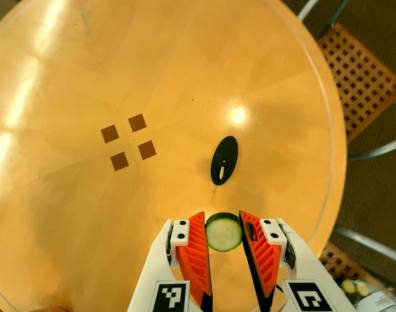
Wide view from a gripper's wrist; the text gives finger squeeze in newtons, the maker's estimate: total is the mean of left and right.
{"total": 7.0, "left": 6.8, "right": 7.2}